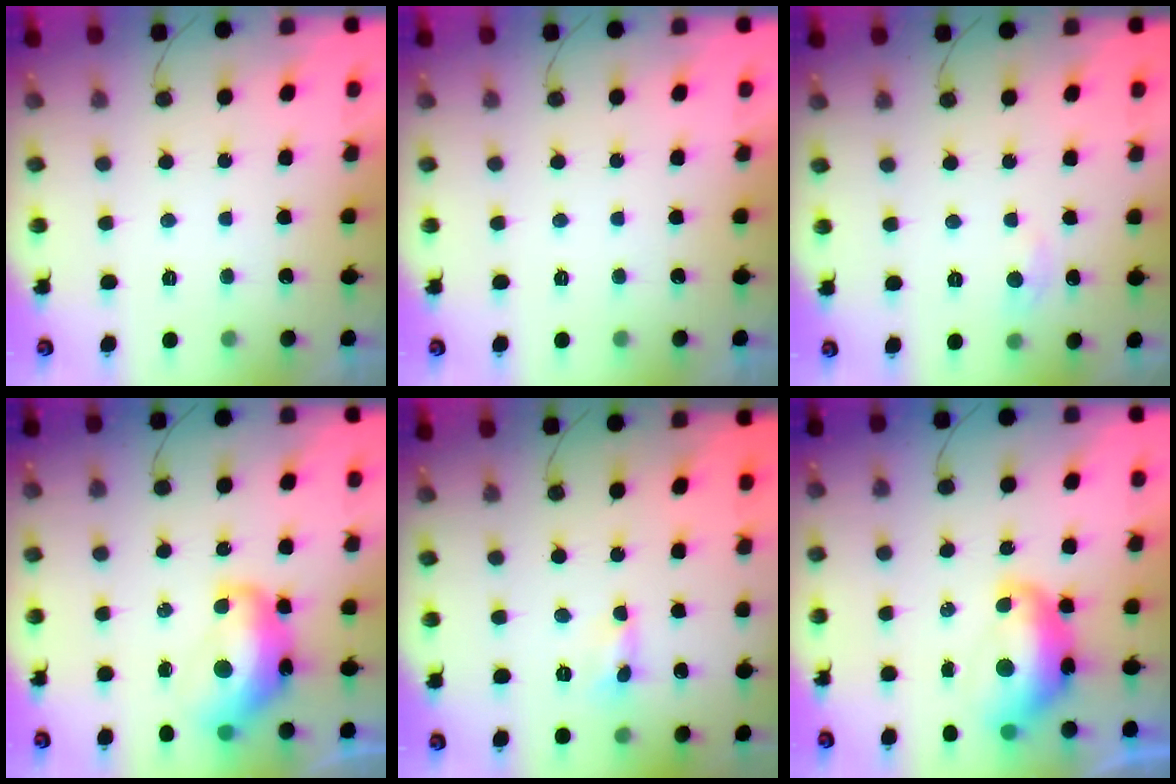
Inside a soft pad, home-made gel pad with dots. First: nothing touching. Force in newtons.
{"total": 0.0}
{"total": 3.9, "press": 3.9, "slide": 0.5}
{"total": 14.3, "press": 14.2, "slide": 1.6}
{"total": 0.0}
{"total": 10.9, "press": 10.9, "slide": 0.8}